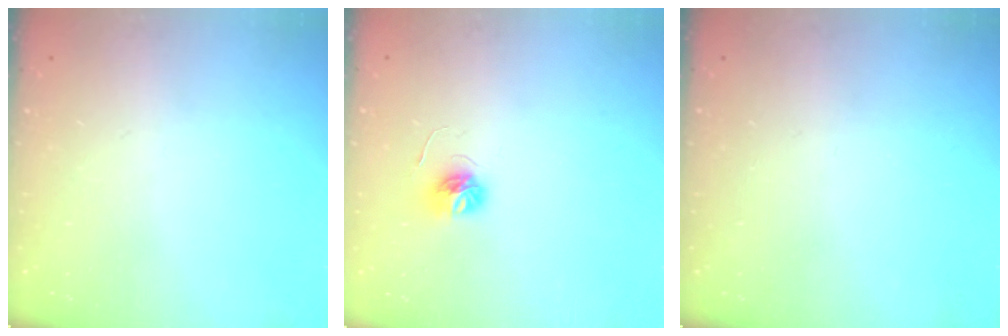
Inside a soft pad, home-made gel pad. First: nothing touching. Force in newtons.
{"total": 5.2, "press": 5.2, "slide": 0.6}
{"total": 0.0}